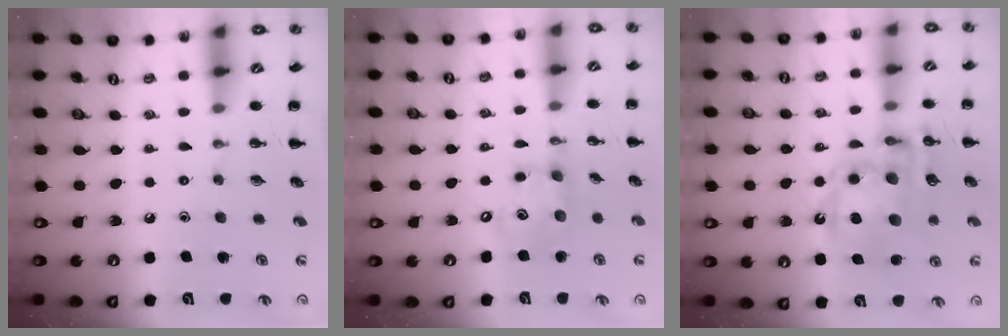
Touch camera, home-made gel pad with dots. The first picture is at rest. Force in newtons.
{"total": 10.9, "press": 10.7, "slide": 2.0}
{"total": 17.7, "press": 17.3, "slide": 4.0}